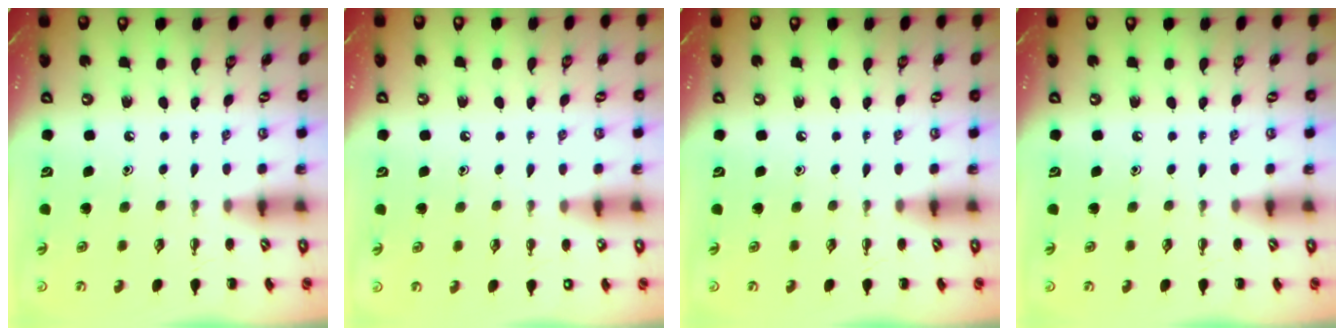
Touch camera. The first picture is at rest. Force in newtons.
{"total": 2.6, "press": 2.1, "slide": 1.6}
{"total": 0.0}
{"total": 0.0}